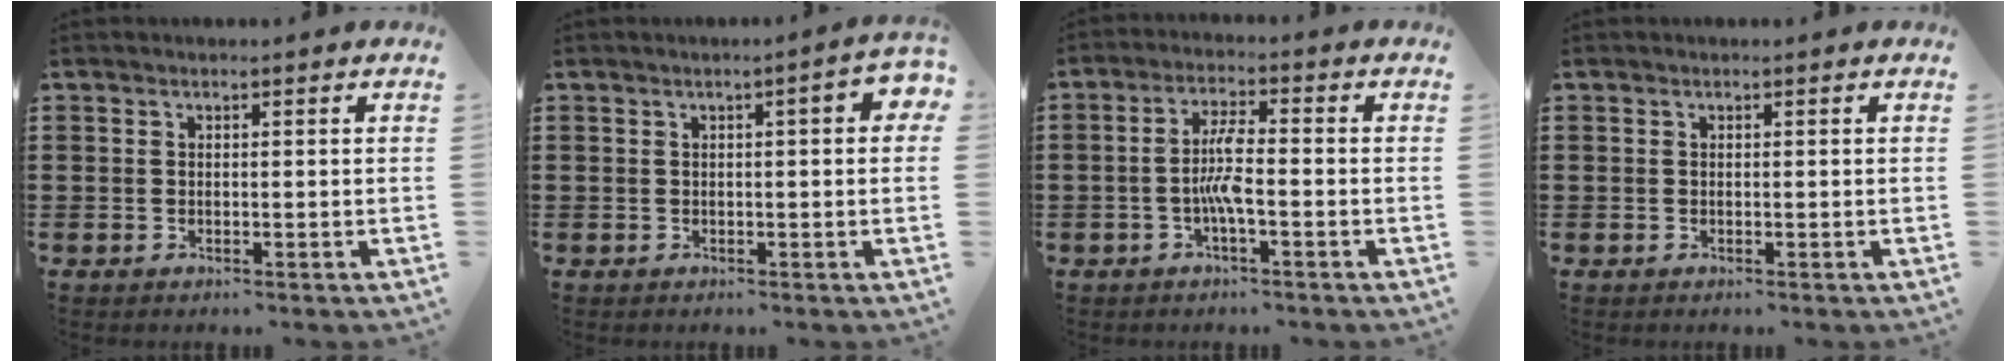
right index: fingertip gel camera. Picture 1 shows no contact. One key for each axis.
{"total": 2.8, "fx": 0.1, "fy": 0.5, "fz": 2.7, "tx": -0.041, "ty": 0.002, "tz": -0.001}
{"total": 5.3, "fx": -1.3, "fy": 1.1, "fz": 5.0, "tx": -0.103, "ty": 0.002, "tz": -0.030}
{"total": 0.0}